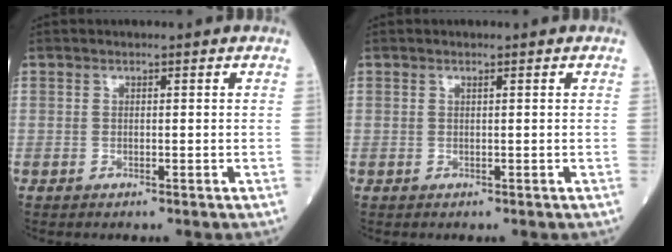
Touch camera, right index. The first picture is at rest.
{"total": 0.0}